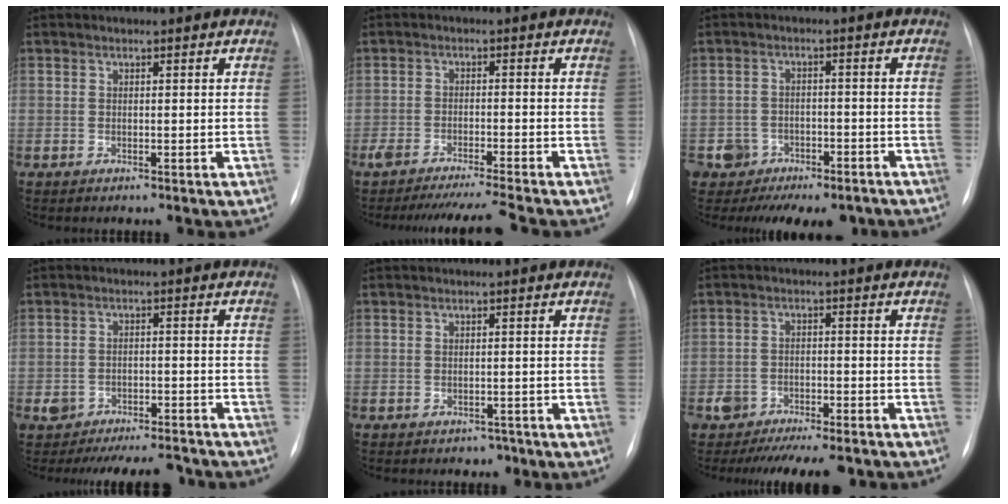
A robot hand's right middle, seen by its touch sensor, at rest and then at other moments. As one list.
[{"total": 7.9, "force": [-7.2, -1.3, 2.9], "torque": [-0.035, -0.013, -0.116]}, {"total": 8.5, "force": [-6.3, 5.5, 1.6], "torque": [-0.014, 0.030, -0.083]}, {"total": 10.1, "force": [-9.1, 3.4, 2.8], "torque": [-0.026, 0.018, -0.115]}, {"total": 1.6, "force": [-1.1, 1.2, 0.0], "torque": [0.001, 0.005, -0.015]}, {"total": 10.4, "force": [-9.0, 3.4, 3.8], "torque": [-0.042, 0.012, -0.120]}]